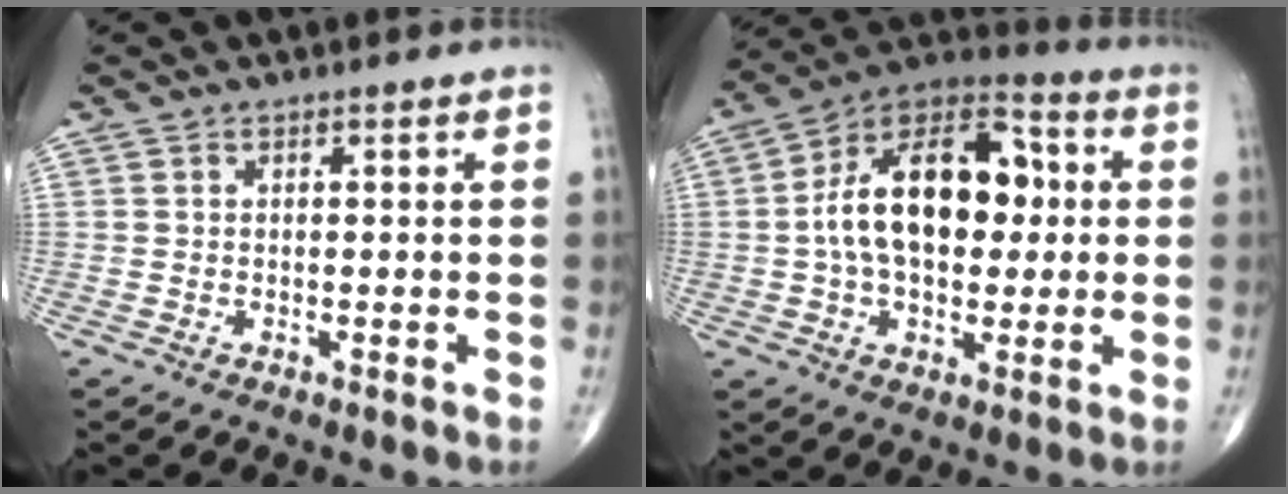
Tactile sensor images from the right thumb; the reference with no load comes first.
{"total": 19.9, "force": [1.5, 11.7, 16.0], "torque": [-0.240, 0.030, 0.018]}